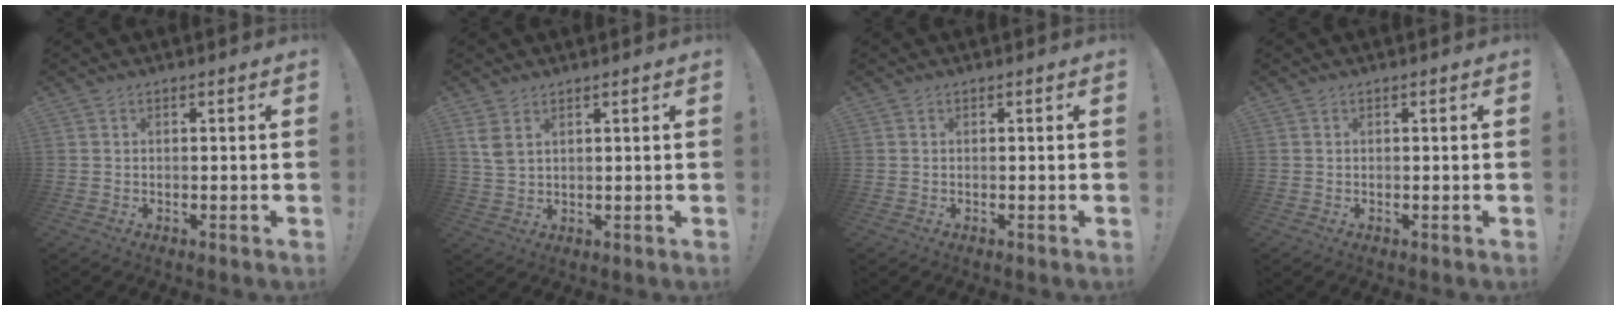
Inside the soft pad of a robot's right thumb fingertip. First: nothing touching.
{"total": 4.7, "force": [2.6, 2.4, 3.1], "torque": [-0.058, -0.014, 0.047]}
{"total": 0.0}
{"total": 0.0}